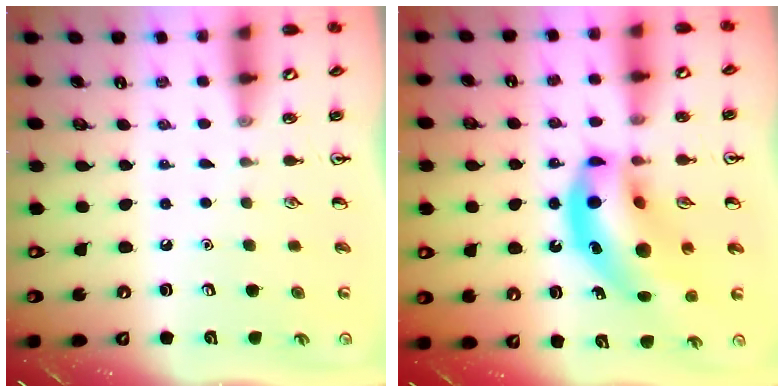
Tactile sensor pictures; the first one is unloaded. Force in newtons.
{"total": 17.5, "press": 16.7, "slide": 5.0}